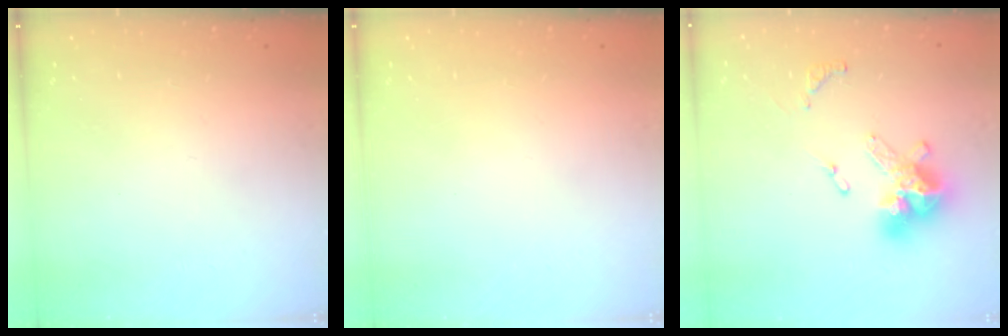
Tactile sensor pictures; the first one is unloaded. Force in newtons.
{"total": 0.0}
{"total": 13.1, "press": 13.0, "slide": 1.4}